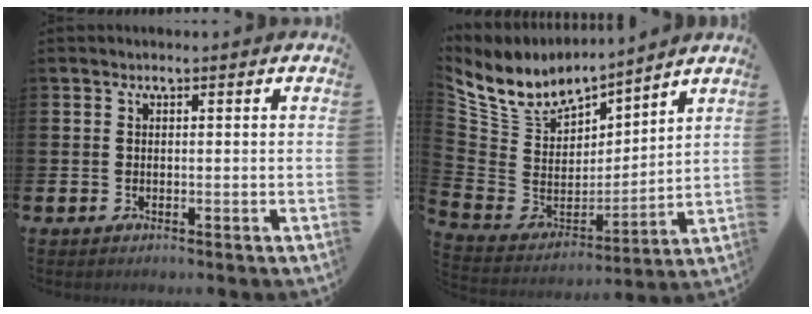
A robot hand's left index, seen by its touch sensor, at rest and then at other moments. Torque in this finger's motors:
{"motor_torque": [0.49, -0.46, 0.30, 0.15]}